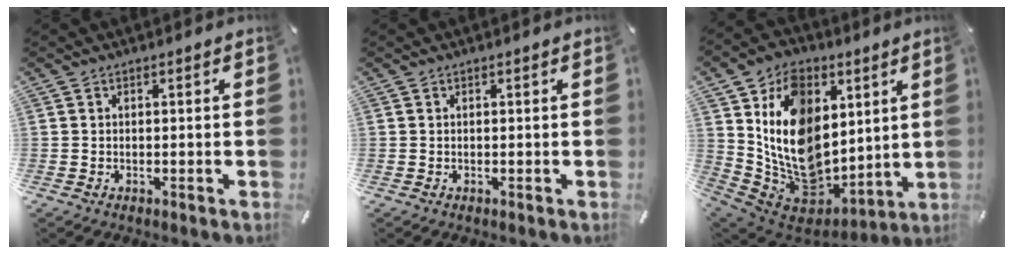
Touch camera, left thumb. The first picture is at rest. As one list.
[{"total": 0.0}, {"total": 18.2, "force": [2.9, 14.8, 10.2], "torque": [-0.200, -0.039, 0.059]}]